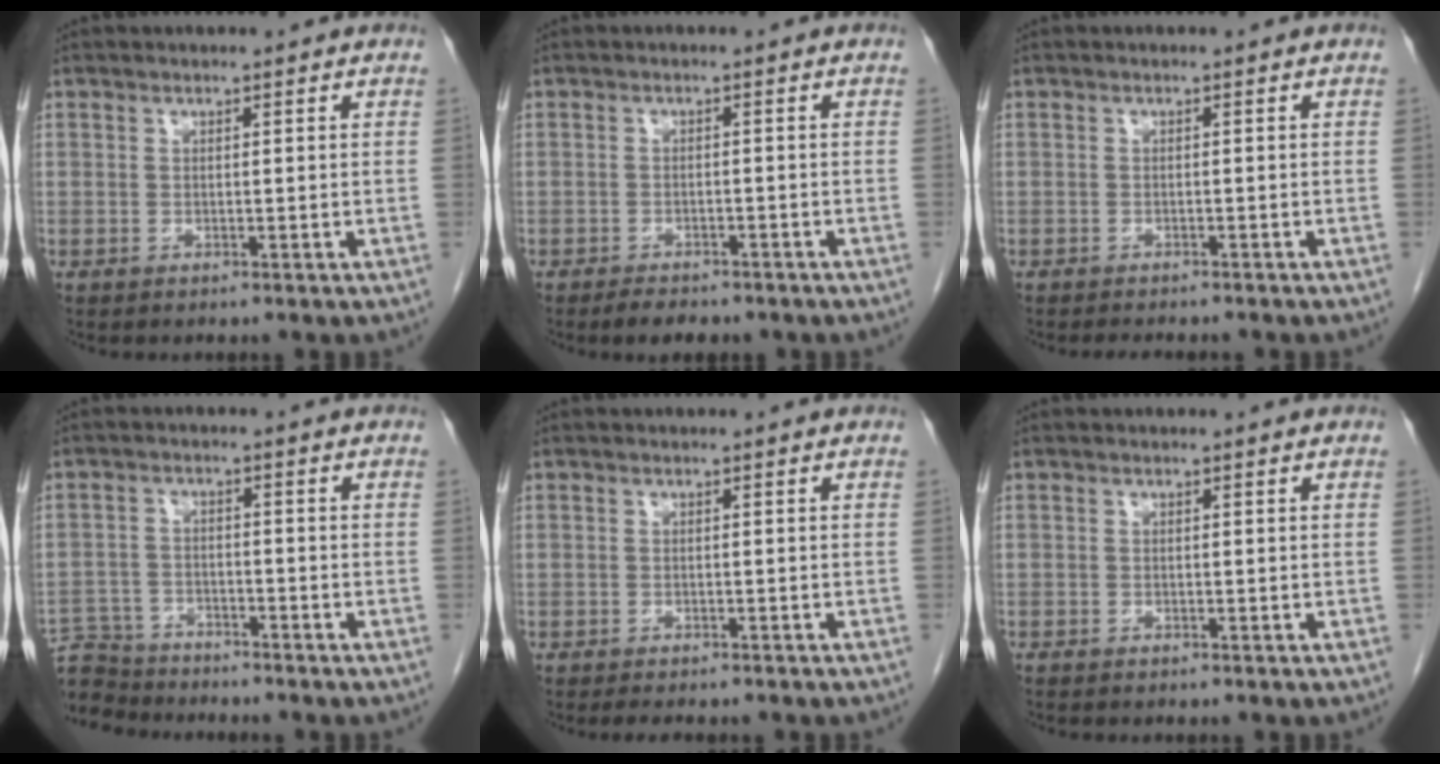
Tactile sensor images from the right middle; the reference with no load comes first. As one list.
[{"total": 4.2, "force": [-3.3, 1.6, 1.9], "torque": [-0.028, -0.004, -0.042]}, {"total": 4.0, "force": [-3.6, 0.8, 1.6], "torque": [-0.020, -0.006, -0.045]}, {"total": 9.0, "force": [-8.6, 2.5, 0.6], "torque": [-0.018, 0.006, -0.153]}, {"total": 4.5, "force": [-3.8, 1.1, 2.0], "torque": [-0.026, -0.008, -0.048]}, {"total": 1.3, "force": [-1.1, 0.2, 0.6], "torque": [-0.011, -0.003, -0.014]}]